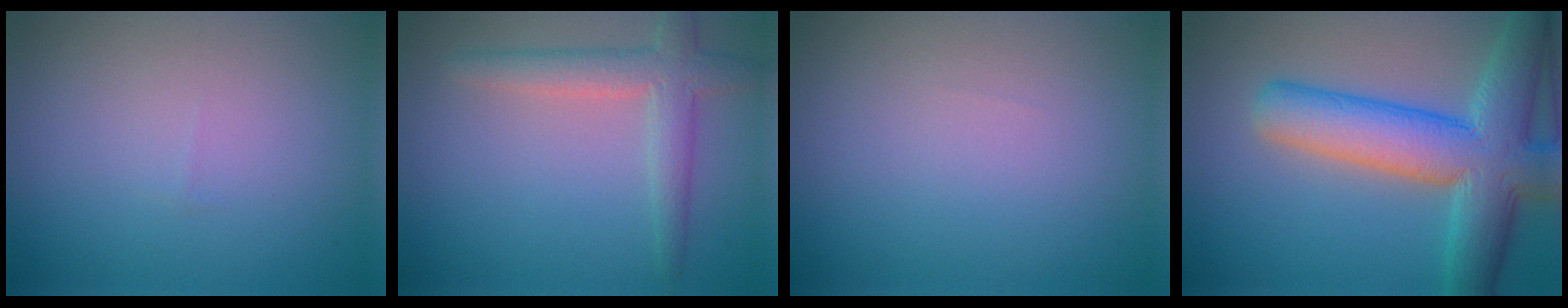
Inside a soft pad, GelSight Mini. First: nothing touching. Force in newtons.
{"total": 3.6, "press": 3.6, "slide": 0.2}
{"total": 0.0}
{"total": 9.5, "press": 9.5, "slide": 0.4}